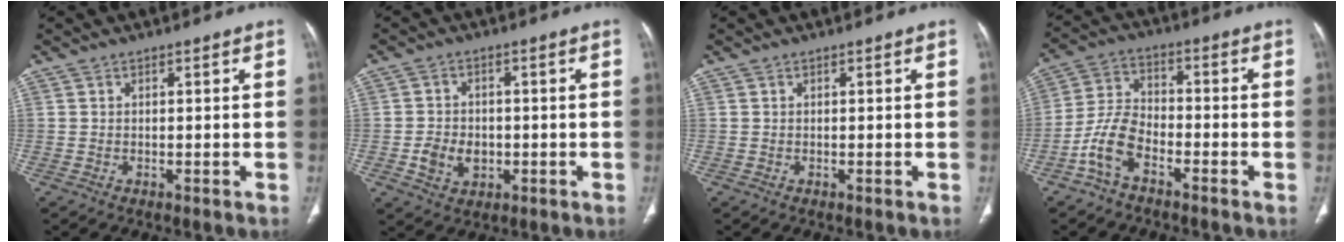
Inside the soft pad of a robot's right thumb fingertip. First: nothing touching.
{"total": 6.2, "force": [-1.3, 4.9, 3.5], "torque": [-0.046, 0.009, -0.016]}
{"total": 0.0}
{"total": 8.2, "force": [-4.4, 4.4, 5.3], "torque": [-0.106, 0.035, -0.096]}